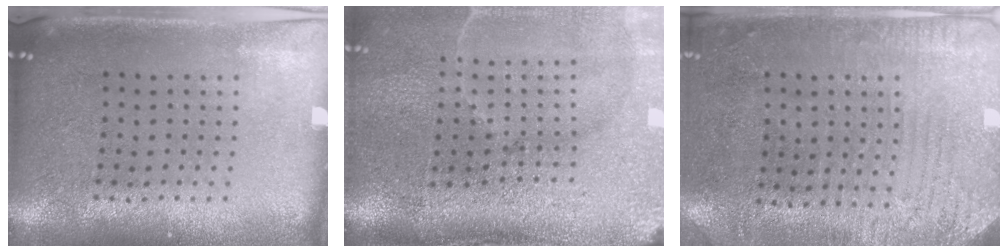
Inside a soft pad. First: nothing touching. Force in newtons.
{"total": 5.0, "press": 4.2, "slide": 2.7}
{"total": 2.8, "press": 2.6, "slide": 1.2}